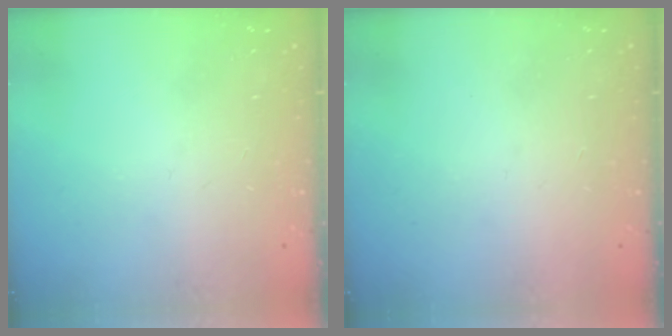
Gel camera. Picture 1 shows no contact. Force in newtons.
{"total": 1.5, "press": 1.5, "slide": 0.1}